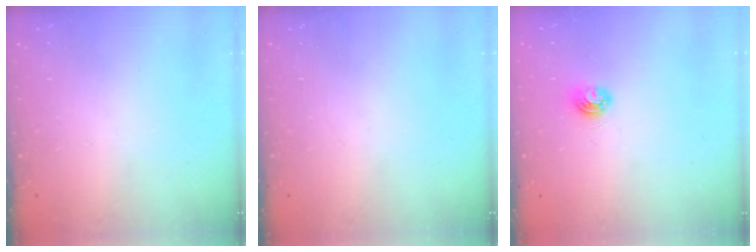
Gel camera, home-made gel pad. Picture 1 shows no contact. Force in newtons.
{"total": 0.0}
{"total": 4.9, "press": 4.8, "slide": 0.6}